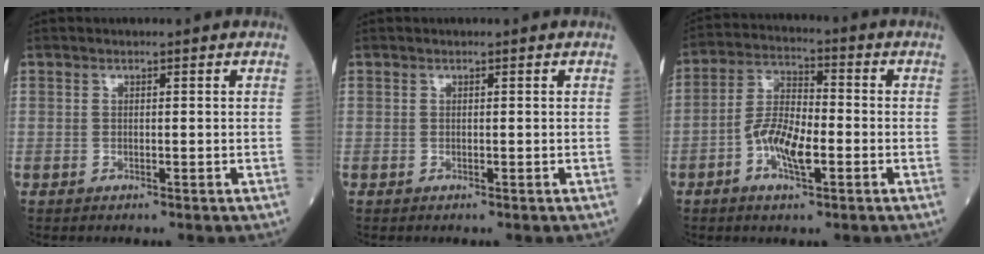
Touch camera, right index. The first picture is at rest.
{"total": 0.0}
{"total": 8.0, "force": [-2.8, 2.6, 7.1], "torque": [-0.148, 0.005, -0.056]}